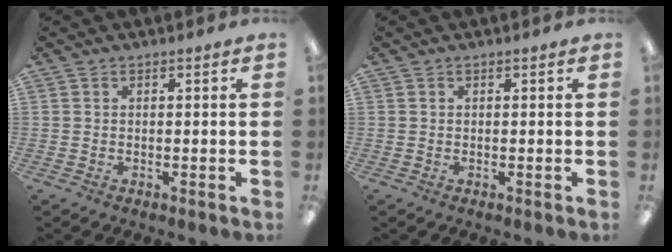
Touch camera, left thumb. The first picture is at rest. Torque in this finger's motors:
{"motor_torque": [-0.08, 0.04, -0.01, 0.01, 0.00]}